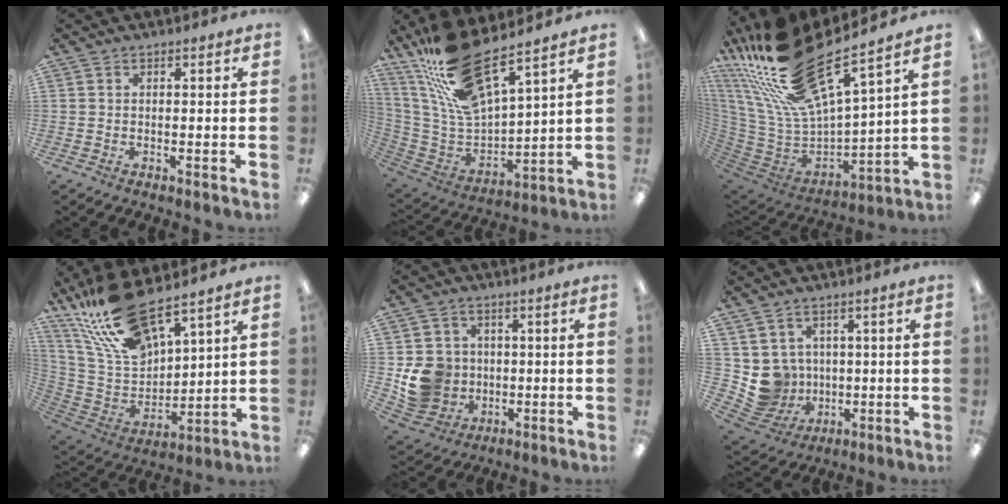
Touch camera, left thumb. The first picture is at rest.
{"total": 18.5, "force": [14.8, 4.6, 10.2], "torque": [-0.223, -0.107, 0.261]}
{"total": 25.8, "force": [19.3, 6.9, 15.5], "torque": [-0.286, -0.147, 0.345]}
{"total": 20.7, "force": [15.8, 7.4, 11.0], "torque": [-0.241, -0.083, 0.286]}
{"total": 10.2, "force": [-0.6, 9.7, 3.1], "torque": [-0.071, 0.012, 0.003]}
{"total": 7.7, "force": [1.8, 7.4, 1.2], "torque": [-0.049, -0.011, 0.046]}